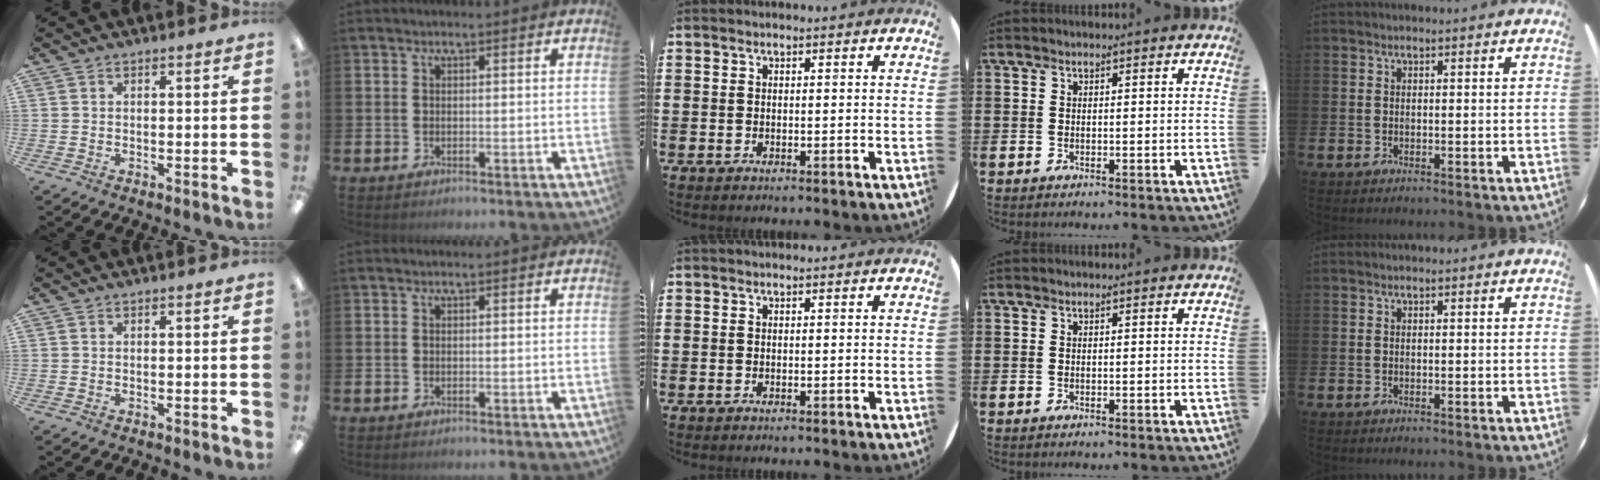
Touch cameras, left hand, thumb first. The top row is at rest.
{}